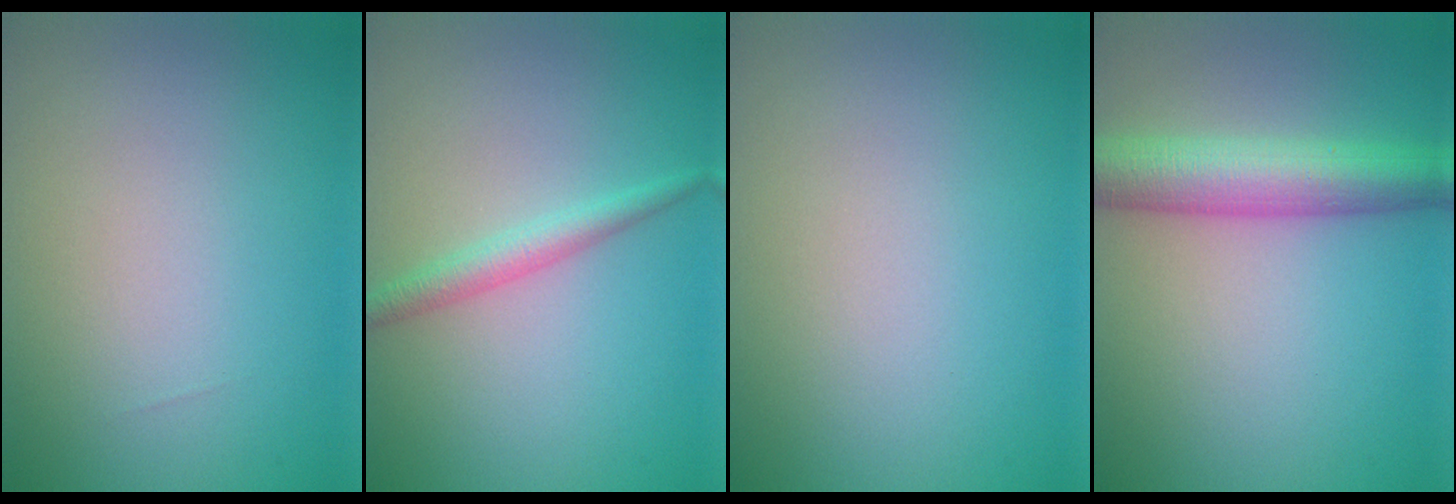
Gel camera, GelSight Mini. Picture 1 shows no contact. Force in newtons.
{"total": 2.1, "press": 2.1, "slide": 0.0}
{"total": 0.0}
{"total": 6.5, "press": 6.5, "slide": 0.2}